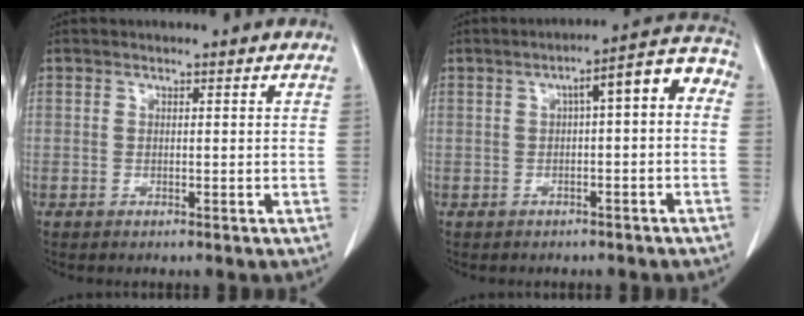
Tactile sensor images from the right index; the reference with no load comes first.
{"total": 7.7, "force": [0.7, 1.6, 7.5], "torque": [-0.094, 0.040, 0.000]}